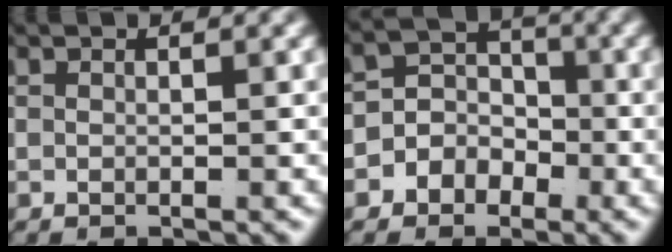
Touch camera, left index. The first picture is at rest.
{"total": 6.8, "force": [-1.7, 6.0, 2.7], "torque": [-0.056, -0.009, -0.039]}